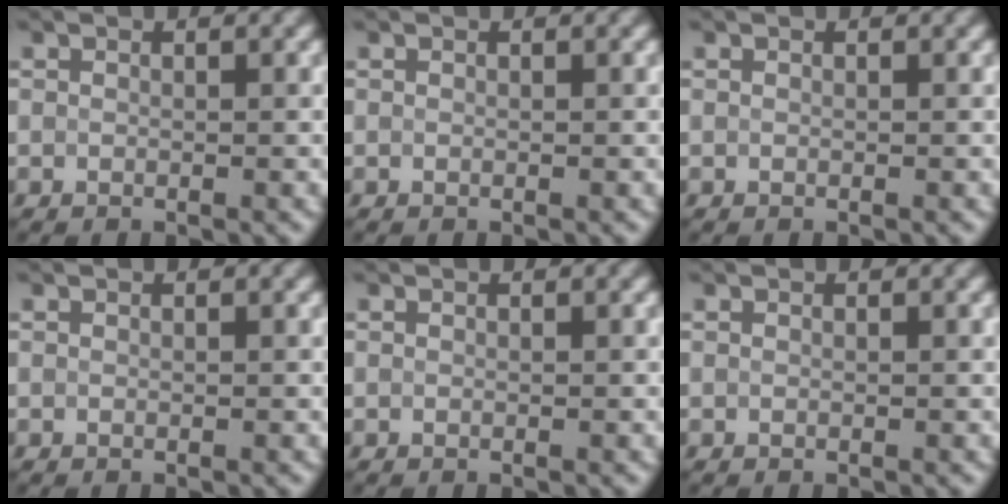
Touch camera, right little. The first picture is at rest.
{"total": 0.0}
{"total": 0.0}
{"total": 0.0}
{"total": 0.0}
{"total": 0.0}